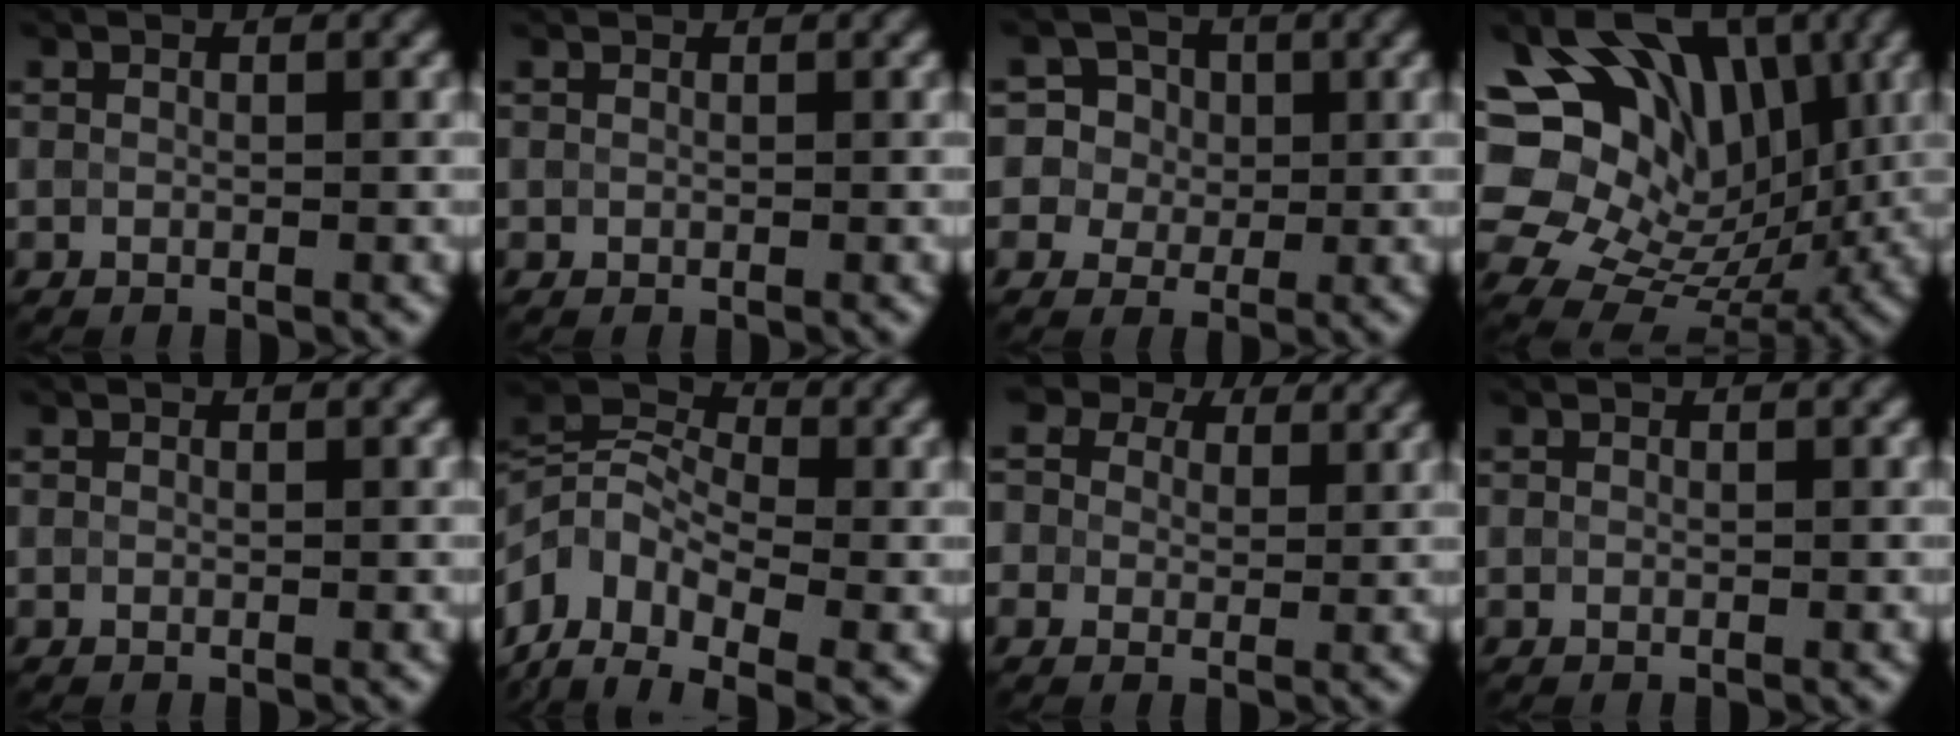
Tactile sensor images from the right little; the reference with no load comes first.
{"total": 0.5, "force": [0.3, 0.4, -0.1], "torque": [0.006, 0.000, 0.005]}
{"total": 6.4, "force": [2.5, 5.6, 1.9], "torque": [-0.032, 0.021, 0.024]}
{"total": 15.2, "force": [3.8, 11.0, 9.7], "torque": [-0.172, 0.027, 0.063]}
{"total": 0.0}
{"total": 7.8, "force": [-3.4, 5.2, 4.7], "torque": [-0.092, 0.012, -0.089]}
{"total": 9.7, "force": [5.7, 6.7, 4.0], "torque": [-0.089, 0.034, 0.069]}
{"total": 0.0}